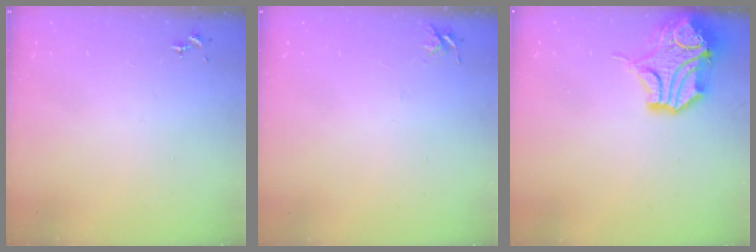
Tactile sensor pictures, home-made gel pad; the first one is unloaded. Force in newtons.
{"total": 4.4, "press": 4.3, "slide": 0.6}
{"total": 14.1, "press": 13.9, "slide": 2.1}